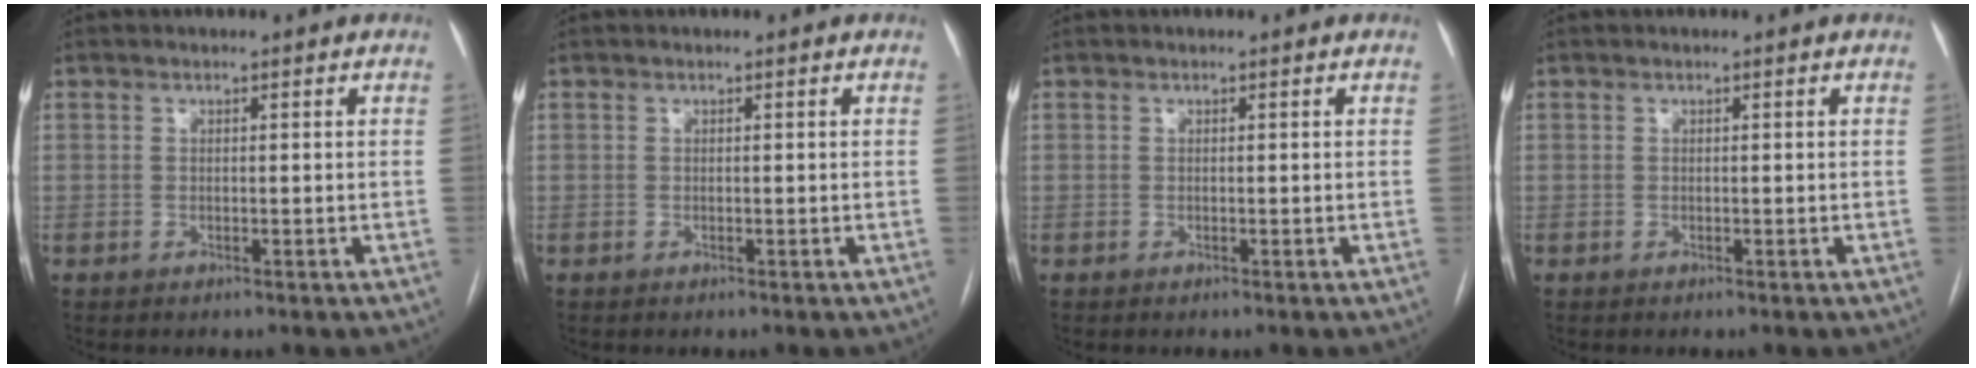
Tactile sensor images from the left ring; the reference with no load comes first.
{"total": 0.0}
{"total": 0.0}
{"total": 0.0}